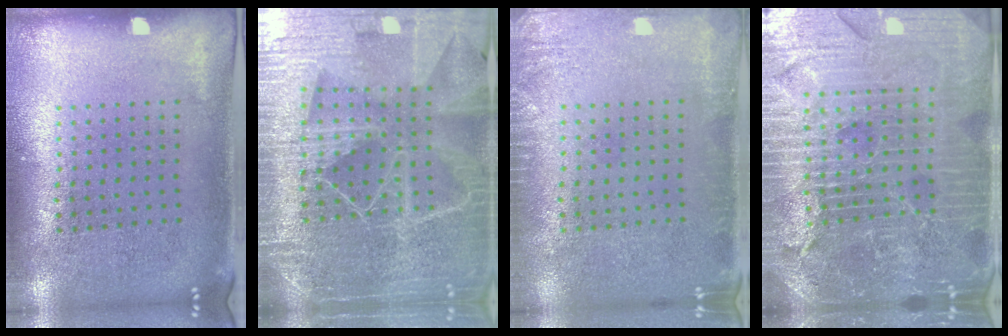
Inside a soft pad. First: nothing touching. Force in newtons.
{"total": 5.8, "press": 5.1, "slide": 2.8}
{"total": 1.6, "press": 1.6, "slide": 0.2}
{"total": 5.8, "press": 5.2, "slide": 2.6}